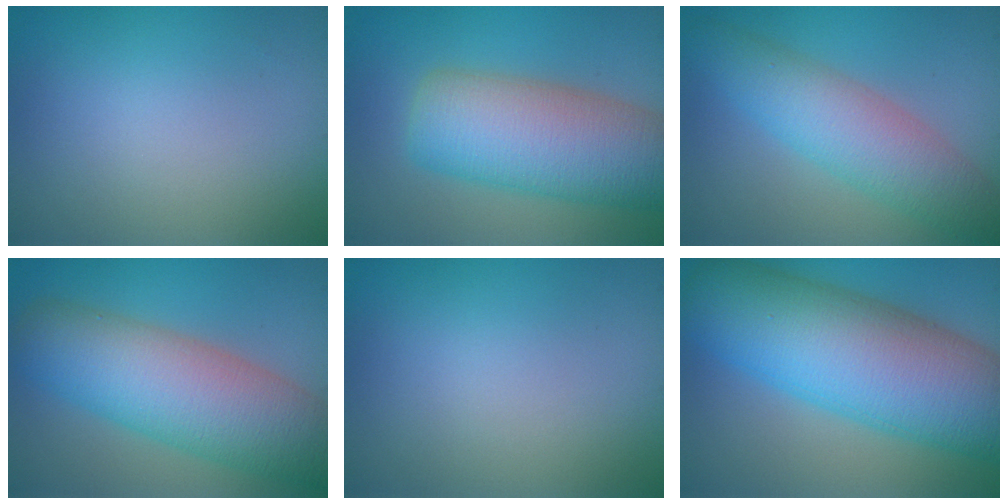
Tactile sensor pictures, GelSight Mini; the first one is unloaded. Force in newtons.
{"total": 10.0, "press": 9.9, "slide": 0.7}
{"total": 5.6, "press": 5.6, "slide": 0.2}
{"total": 9.6, "press": 9.6, "slide": 0.4}
{"total": 0.0}
{"total": 13.8, "press": 13.8, "slide": 0.2}